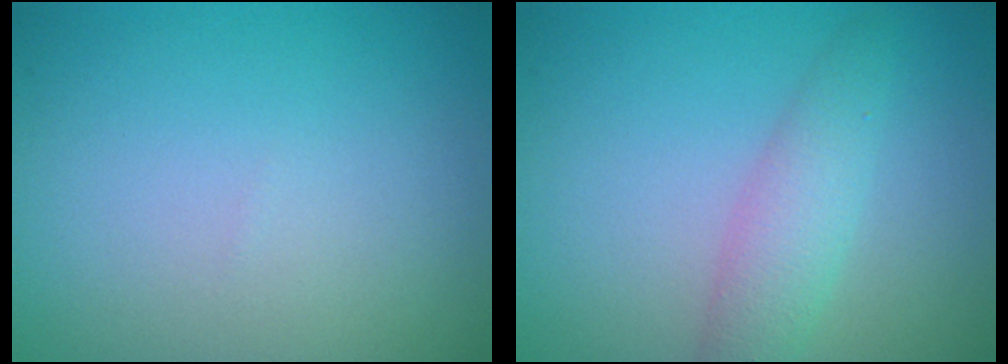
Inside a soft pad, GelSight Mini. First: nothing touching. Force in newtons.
{"total": 2.9, "press": 2.9, "slide": 0.0}